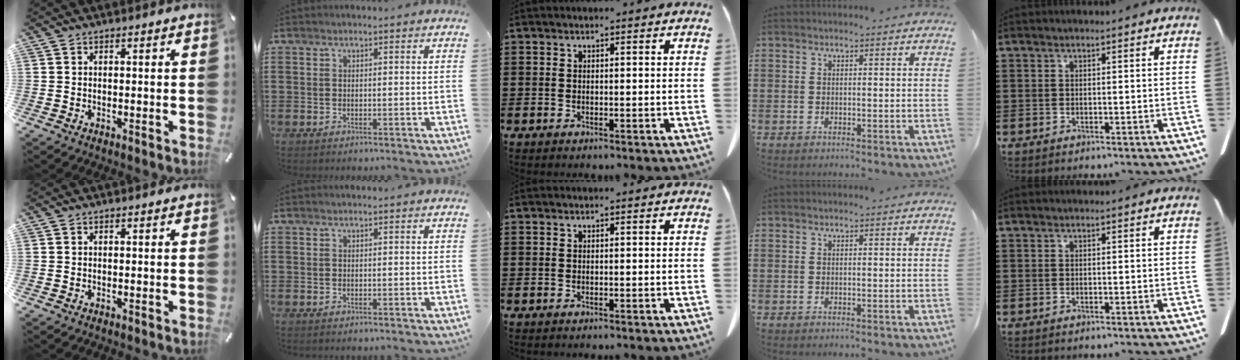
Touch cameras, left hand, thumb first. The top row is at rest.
{}